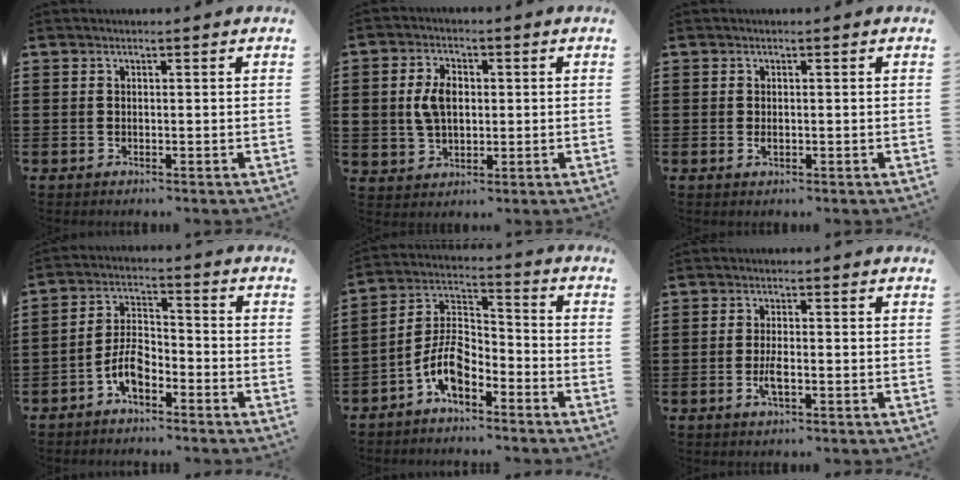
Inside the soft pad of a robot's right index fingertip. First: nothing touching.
{"total": 5.6, "force": [0.4, 4.0, 3.9], "torque": [-0.100, 0.009, 0.000]}
{"total": 0.8, "force": [-0.3, 0.3, 0.7], "torque": [-0.015, -0.003, -0.005]}
{"total": 5.8, "force": [-3.2, 2.5, 4.1], "torque": [-0.097, 0.002, -0.065]}
{"total": 7.9, "force": [-4.6, 3.6, 5.2], "torque": [-0.126, -0.005, -0.093]}
{"total": 3.0, "force": [-0.9, 0.6, 2.8], "torque": [-0.057, -0.005, -0.018]}